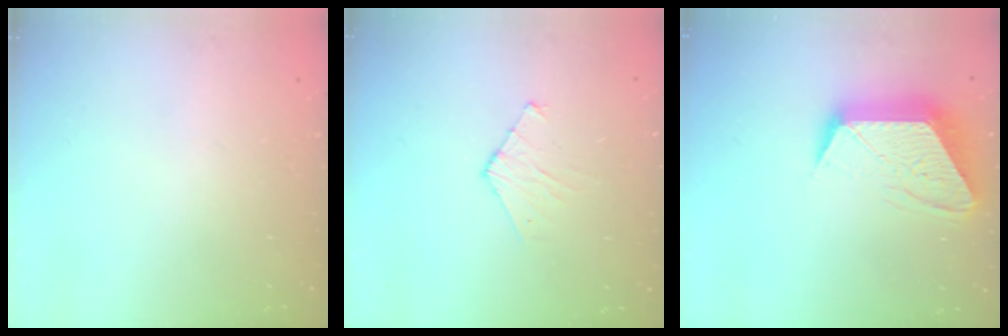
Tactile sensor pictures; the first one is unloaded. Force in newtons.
{"total": 4.2, "press": 4.2, "slide": 0.4}
{"total": 13.9, "press": 13.9, "slide": 0.9}